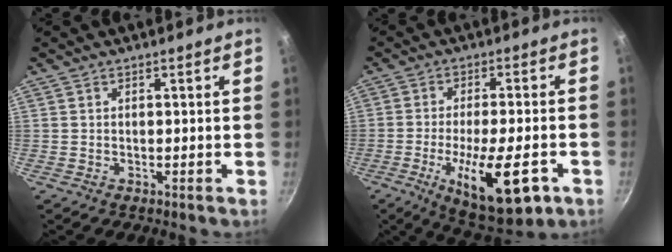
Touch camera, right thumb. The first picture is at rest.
{"total": 16.4, "force": [-6.2, 5.2, 14.2], "torque": [-0.210, 0.006, -0.091]}